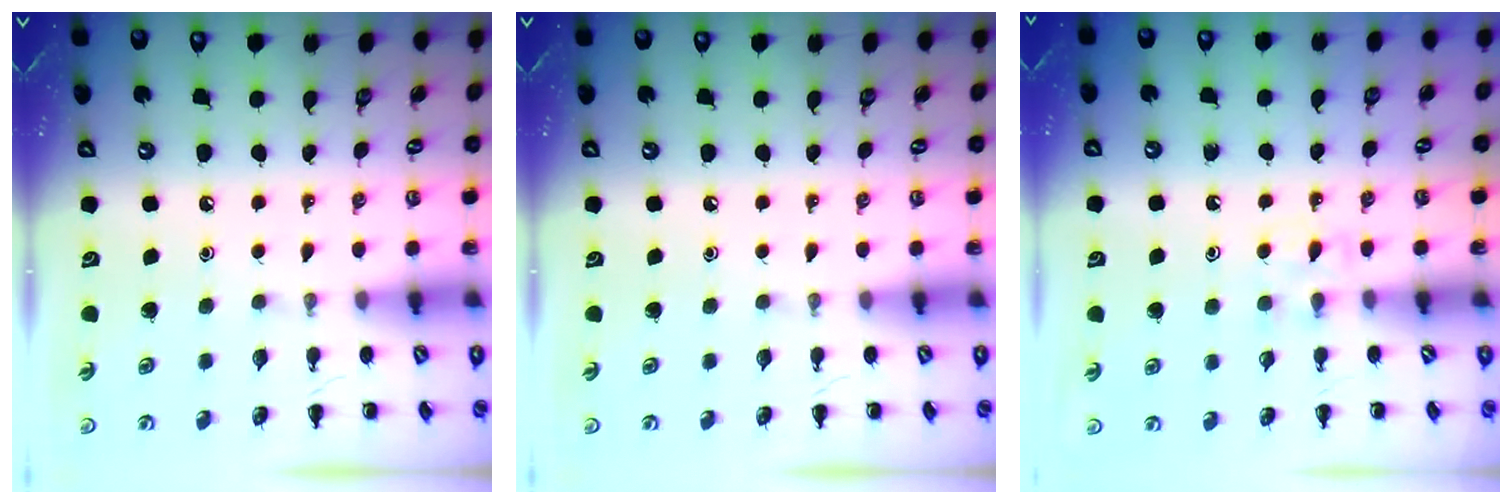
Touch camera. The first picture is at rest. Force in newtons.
{"total": 0.0}
{"total": 3.8, "press": 3.5, "slide": 1.4}